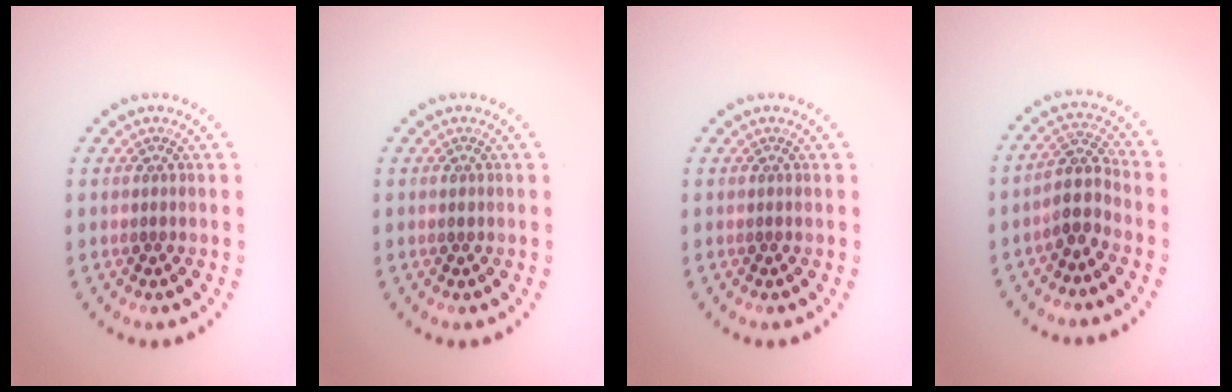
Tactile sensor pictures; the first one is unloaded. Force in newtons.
{"total": 0.6, "press": 0.6, "slide": 0.0}
{"total": 0.0}
{"total": 2.7, "press": 2.3, "slide": 1.5}